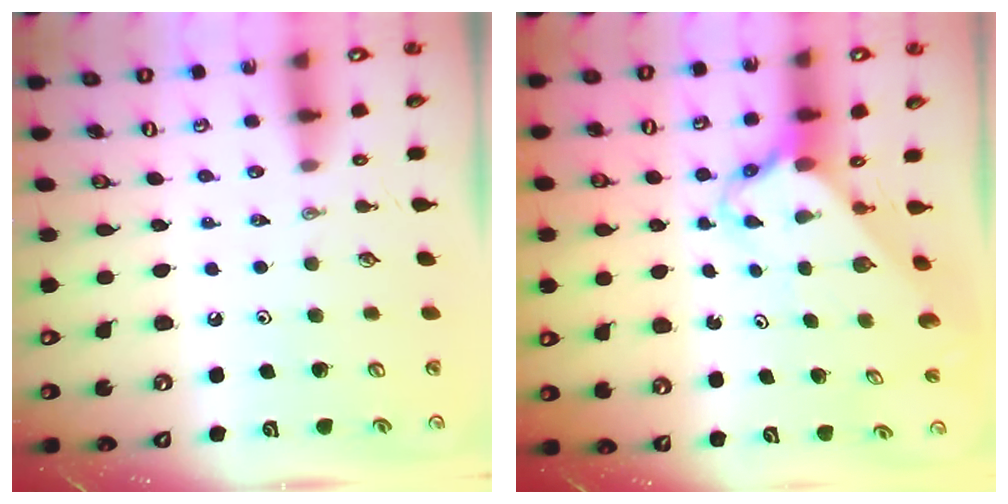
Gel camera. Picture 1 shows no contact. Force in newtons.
{"total": 2.7, "press": 2.7, "slide": 0.2}